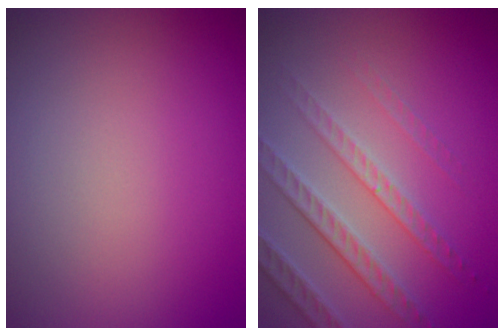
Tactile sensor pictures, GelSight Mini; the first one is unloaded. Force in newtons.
{"total": 3.6, "press": 3.5, "slide": 0.5}